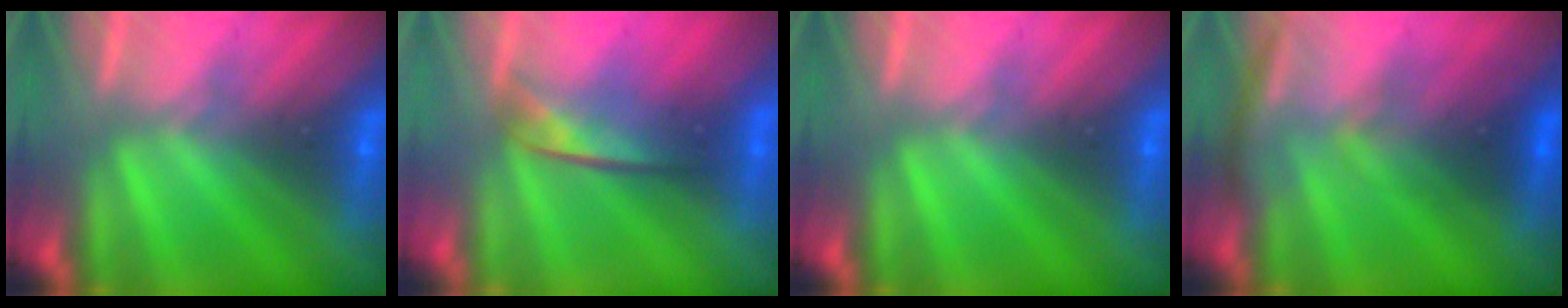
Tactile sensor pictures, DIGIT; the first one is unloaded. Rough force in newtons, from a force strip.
{"total": 1.8}
{"total": 0.0}
{"total": 2.7}